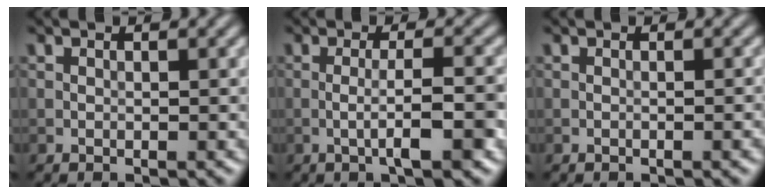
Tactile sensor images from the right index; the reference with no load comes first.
{"total": 4.2, "force": [-1.2, 0.5, 4.0], "torque": [-0.065, 0.005, -0.023]}
{"total": 1.0, "force": [-0.4, 0.2, 0.9], "torque": [-0.009, 0.001, -0.007]}